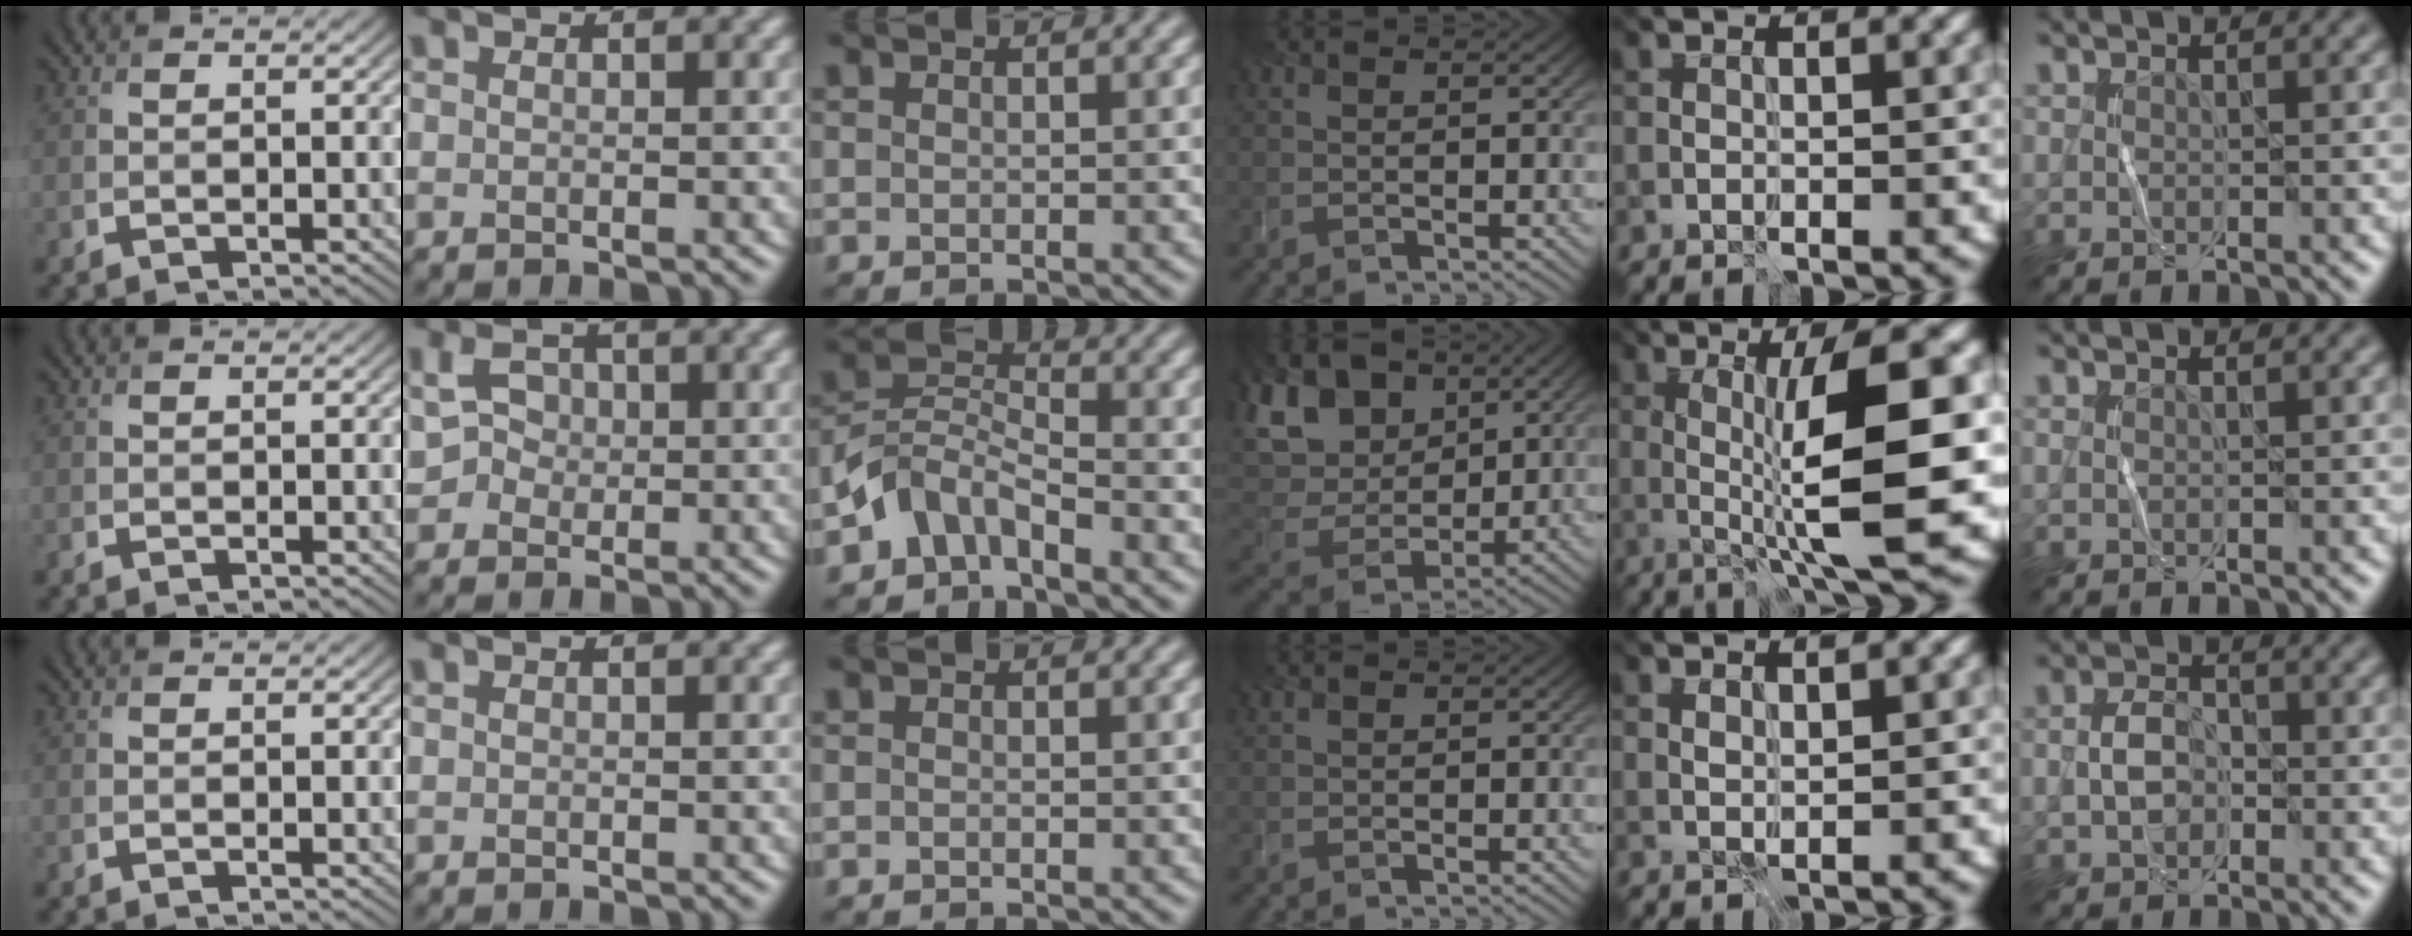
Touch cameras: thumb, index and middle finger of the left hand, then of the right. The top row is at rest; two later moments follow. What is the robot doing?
{"motion": "wrap", "object": "cellophane"}